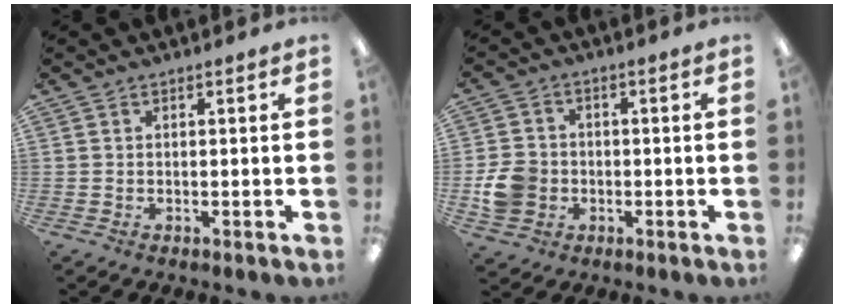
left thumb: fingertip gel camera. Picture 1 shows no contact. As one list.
[{"total": 8.0, "force": [-1.7, 7.0, 3.5], "torque": [-0.065, 0.016, -0.029]}]